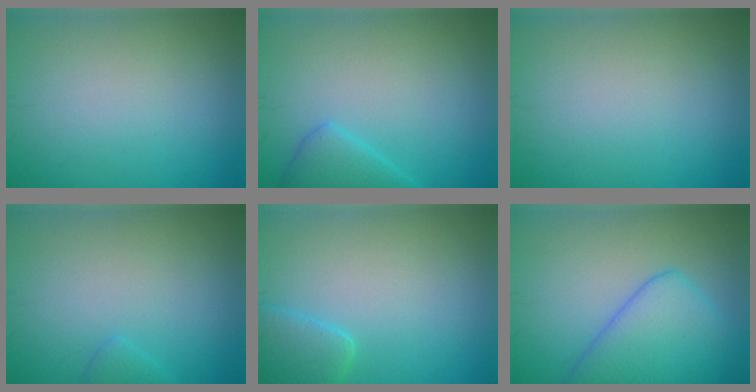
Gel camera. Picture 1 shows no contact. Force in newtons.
{"total": 2.9, "press": 2.9, "slide": 0.2}
{"total": 0.0}
{"total": 1.0, "press": 1.0, "slide": 0.2}
{"total": 2.5, "press": 2.5, "slide": 0.3}
{"total": 7.0, "press": 7.0, "slide": 0.3}